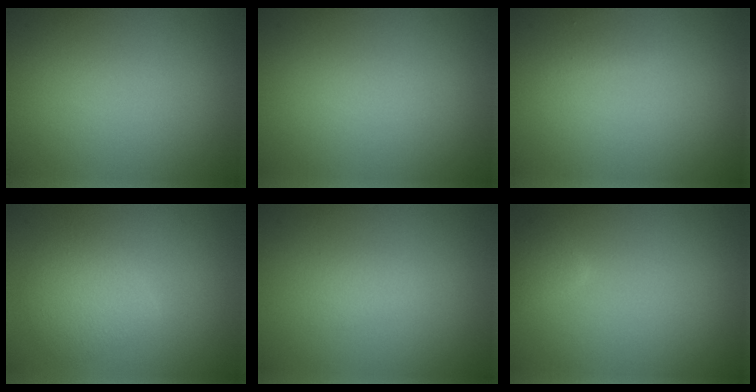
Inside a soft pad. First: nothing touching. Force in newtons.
{"total": 0.0}
{"total": 0.6, "press": 0.6, "slide": 0.1}
{"total": 2.9, "press": 2.9, "slide": 0.0}
{"total": 0.9, "press": 0.9, "slide": 0.1}
{"total": 1.2, "press": 1.2, "slide": 0.1}